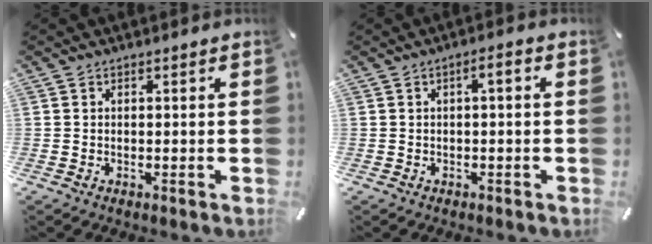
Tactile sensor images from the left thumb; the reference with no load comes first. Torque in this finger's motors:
{"motor_torque": [0.12, -0.09, 0.25, 0.03, -0.07]}